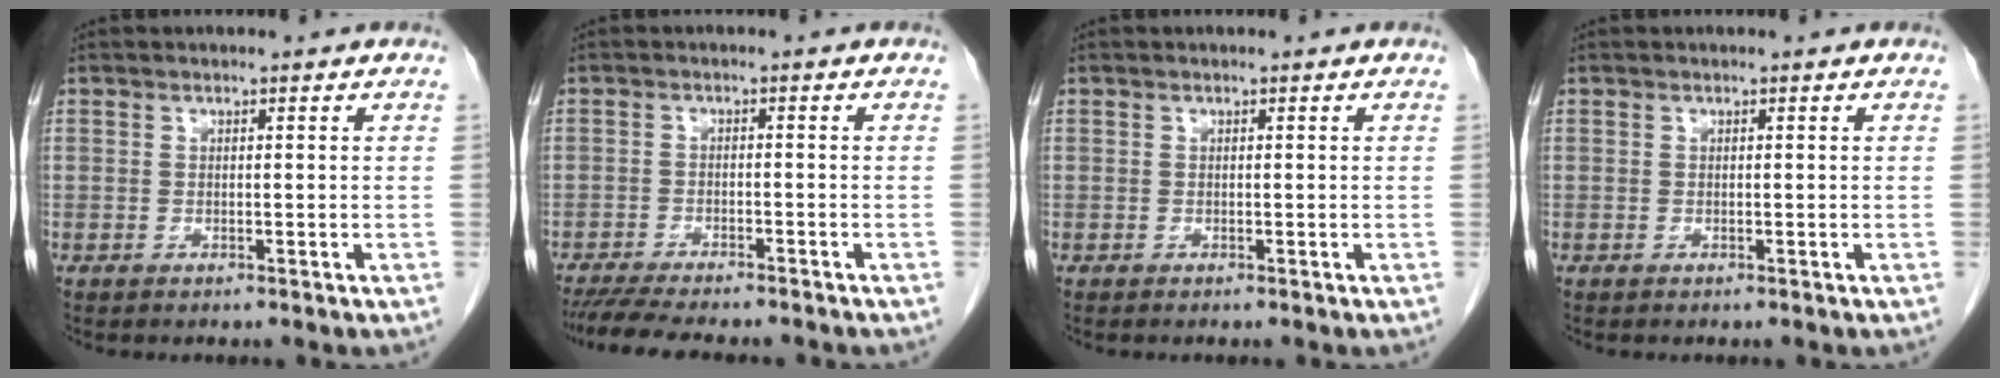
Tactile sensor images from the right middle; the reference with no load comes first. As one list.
[{"total": 11.3, "force": [-9.9, 1.6, 5.1], "torque": [-0.071, -0.012, -0.144]}, {"total": 0.0}, {"total": 0.0}]